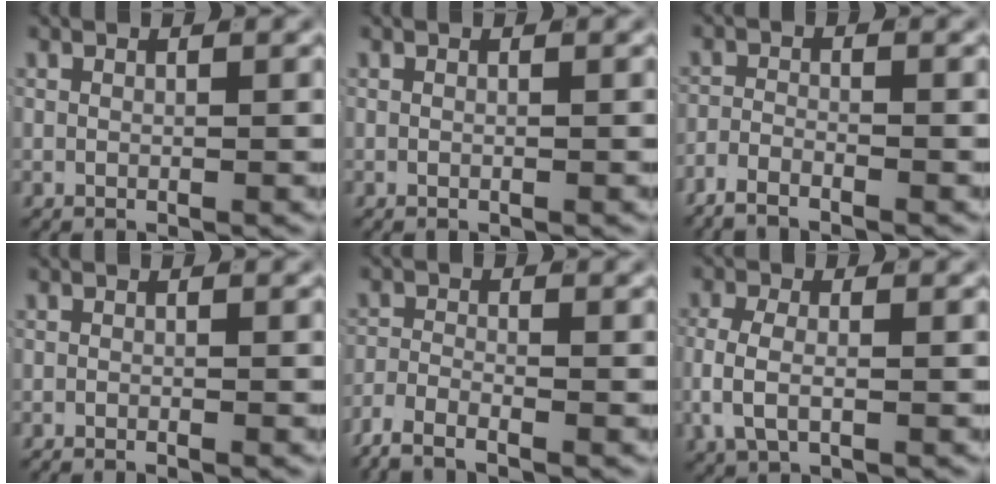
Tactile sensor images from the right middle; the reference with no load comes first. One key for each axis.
{"total": 0.0}
{"total": 2.9, "fx": -2.5, "fy": 0.8, "fz": 1.0, "tx": -0.018, "ty": -0.001, "tz": -0.049}
{"total": 0.7, "fx": -0.7, "fy": -0.1, "fz": 0.1, "tx": -0.003, "ty": -0.002, "tz": -0.013}
{"total": 3.7, "fx": -3.0, "fy": 1.2, "fz": 1.8, "tx": -0.037, "ty": -0.003, "tz": -0.056}
{"total": 3.4, "fx": -0.8, "fy": 1.9, "fz": 2.7, "tx": -0.071, "ty": -0.007, "tz": -0.009}